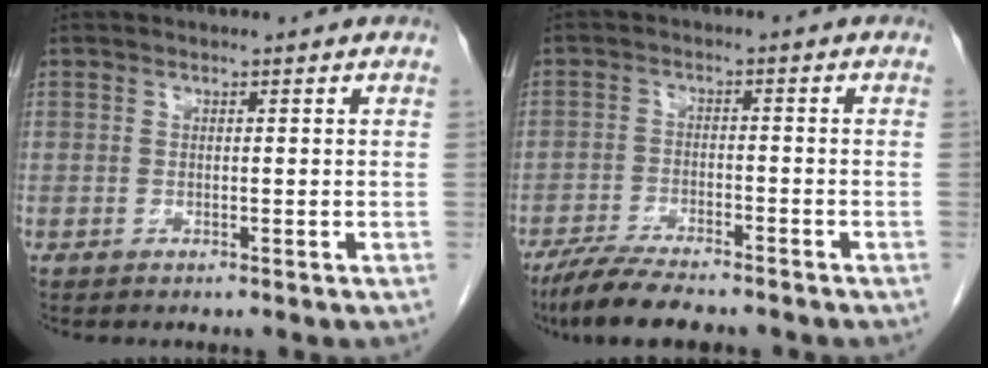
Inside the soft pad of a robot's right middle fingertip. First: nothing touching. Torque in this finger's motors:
{"motor_torque": [1.03, -1.11, 0.10, 0.09]}